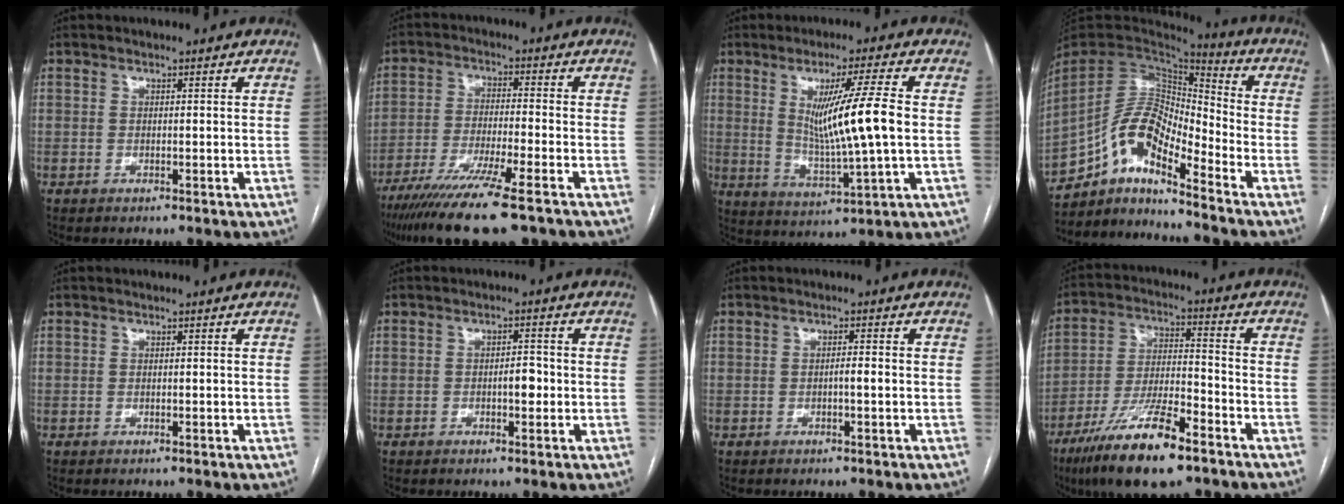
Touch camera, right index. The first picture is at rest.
{"total": 14.0, "force": [-10.1, 0.4, 9.7], "torque": [-0.184, -0.043, -0.171]}
{"total": 11.6, "force": [1.2, -0.6, 11.6], "torque": [-0.204, -0.016, 0.026]}
{"total": 13.1, "force": [-9.0, 3.6, 8.8], "torque": [-0.172, 0.031, -0.164]}
{"total": 0.0}
{"total": 2.7, "force": [-0.6, 1.0, 2.4], "torque": [-0.035, 0.004, -0.009]}
{"total": 1.4, "force": [-0.4, 0.0, 1.3], "torque": [-0.020, 0.002, -0.006]}
{"total": 15.0, "force": [-9.6, 2.8, 11.2], "torque": [-0.220, -0.024, -0.171]}